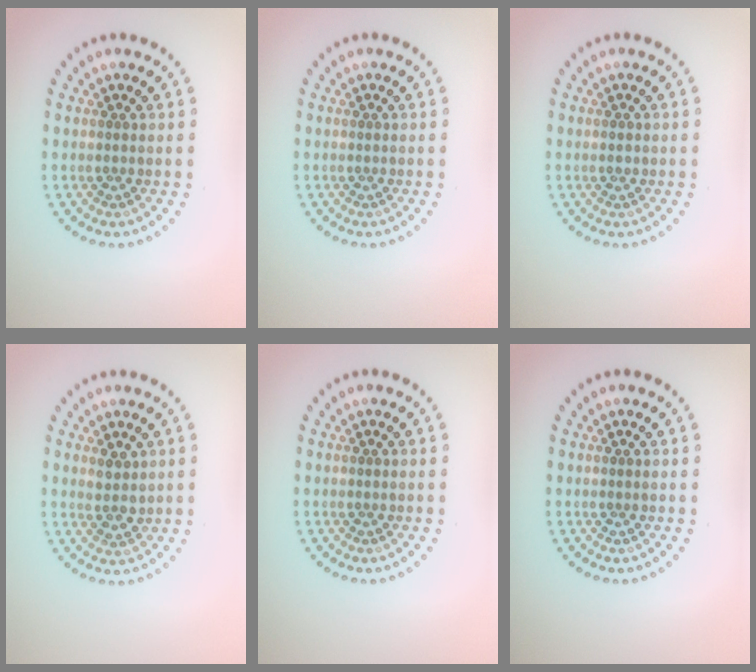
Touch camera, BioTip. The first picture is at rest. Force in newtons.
{"total": 0.0}
{"total": 0.8, "press": 0.8, "slide": 0.2}
{"total": 2.0, "press": 1.8, "slide": 0.7}
{"total": 0.0}
{"total": 0.0}